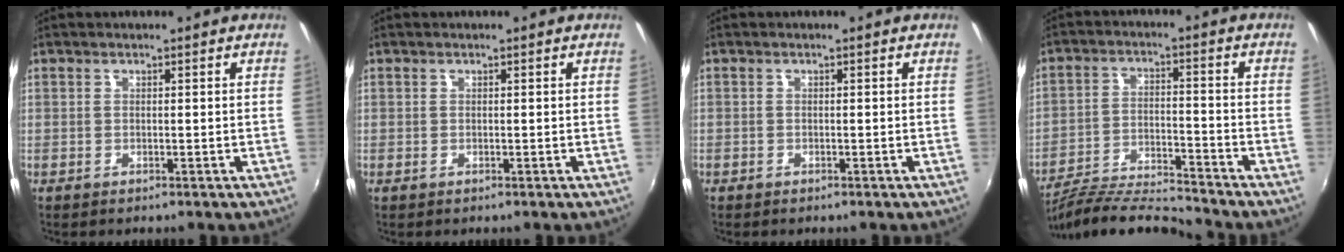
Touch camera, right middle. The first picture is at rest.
{"total": 0.0}
{"total": 0.9, "force": [-0.6, 0.6, -0.1], "torque": [-0.003, 0.004, -0.011]}
{"total": 12.2, "force": [-11.7, -0.5, 3.4], "torque": [-0.081, -0.015, -0.215]}